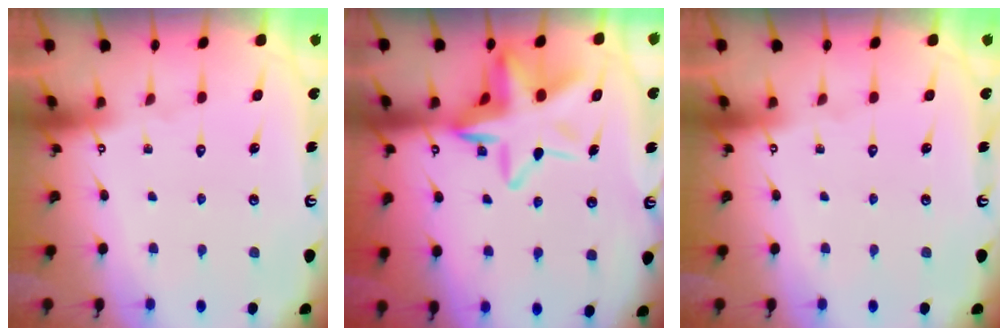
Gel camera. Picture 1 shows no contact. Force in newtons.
{"total": 14.5, "press": 14.3, "slide": 2.5}
{"total": 0.0}